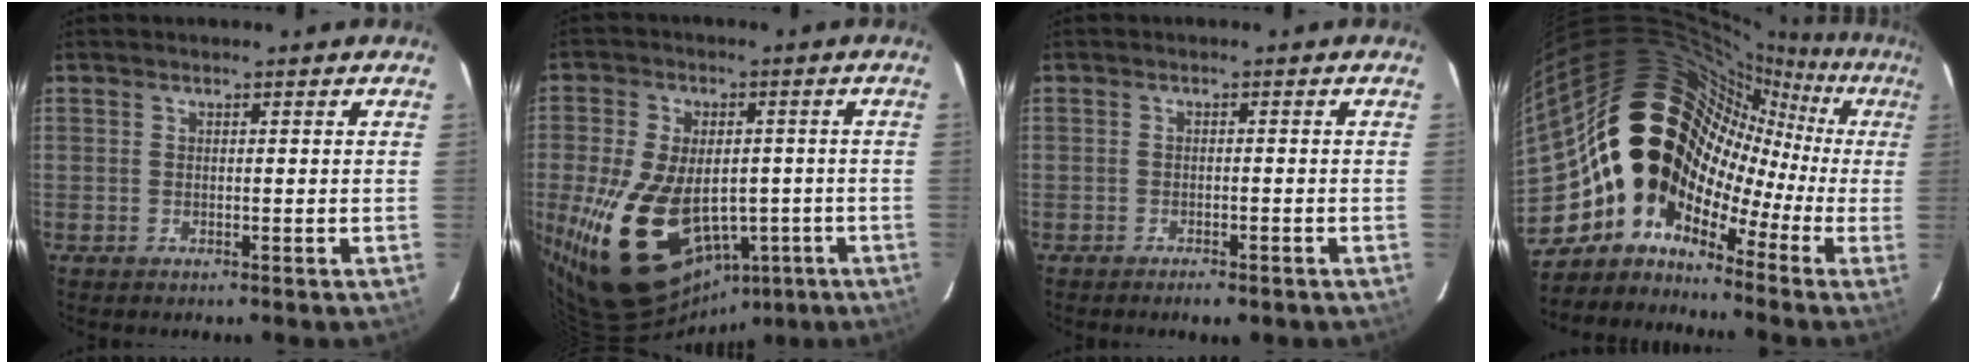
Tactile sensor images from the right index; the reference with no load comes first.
{"total": 24.4, "force": [-7.4, 15.6, 17.2], "torque": [-0.374, -0.016, -0.088]}
{"total": 3.0, "force": [-2.3, 1.0, 1.6], "torque": [-0.036, -0.006, -0.032]}
{"total": 19.2, "force": [-4.2, 15.0, 11.2], "torque": [-0.181, 0.025, -0.098]}